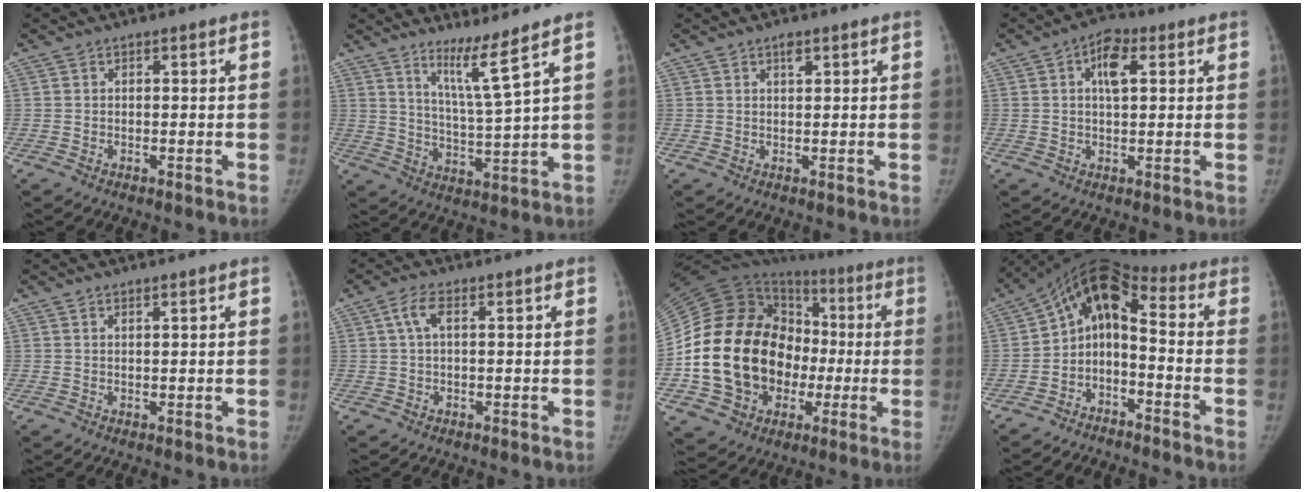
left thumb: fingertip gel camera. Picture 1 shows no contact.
{"total": 7.5, "force": [5.2, -1.4, 5.2], "torque": [-0.094, -0.063, 0.103]}
{"total": 1.6, "force": [0.9, 0.7, 1.1], "torque": [-0.014, -0.002, 0.014]}
{"total": 6.1, "force": [1.7, 3.3, 4.8], "torque": [-0.070, 0.008, 0.023]}
{"total": 0.7, "force": [0.6, 0.1, 0.4], "torque": [-0.007, -0.003, 0.011]}
{"total": 4.1, "force": [1.2, 1.5, 3.6], "torque": [-0.086, 0.015, 0.023]}
{"total": 27.2, "force": [-2.4, 21.1, 17.1], "torque": [-0.292, 0.049, -0.028]}
{"total": 10.5, "force": [-3.4, 6.4, 7.6], "torque": [-0.104, 0.078, -0.071]}